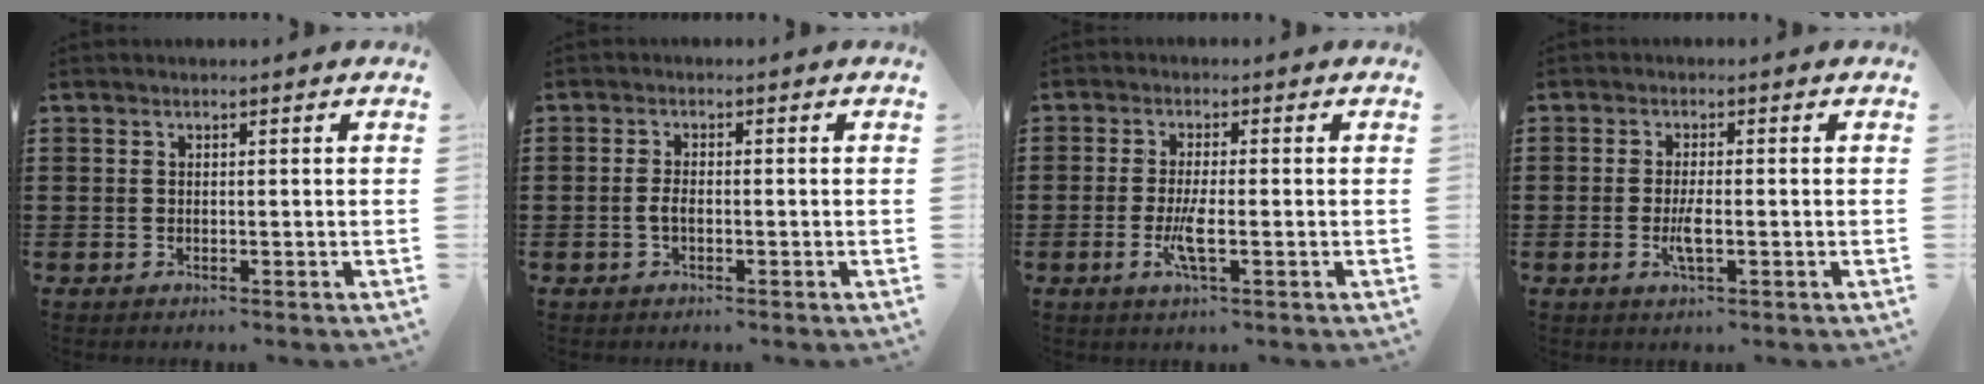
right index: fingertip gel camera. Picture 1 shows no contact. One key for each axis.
{"total": 1.8, "fx": -0.6, "fy": 0.6, "fz": 1.6, "tx": -0.040, "ty": -0.005, "tz": -0.014}
{"total": 4.1, "fx": -1.3, "fy": 0.6, "fz": 3.8, "tx": -0.085, "ty": -0.010, "tz": -0.029}
{"total": 3.1, "fx": -0.8, "fy": 0.6, "fz": 2.9, "tx": -0.064, "ty": -0.005, "tz": -0.019}